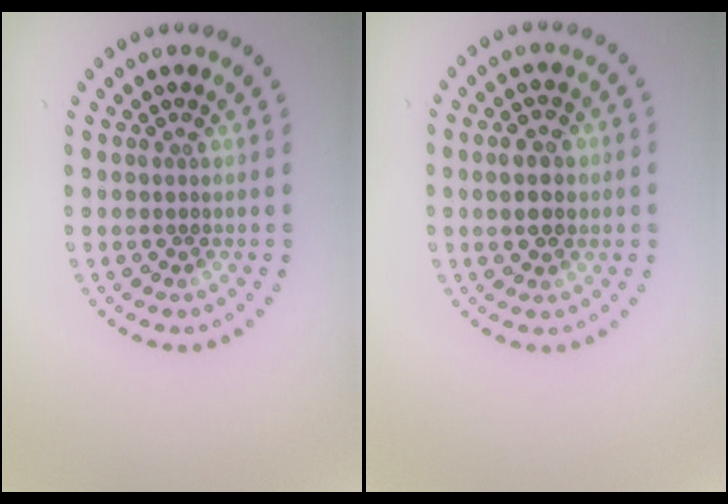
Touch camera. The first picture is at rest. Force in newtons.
{"total": 3.0, "press": 3.0, "slide": 0.2}